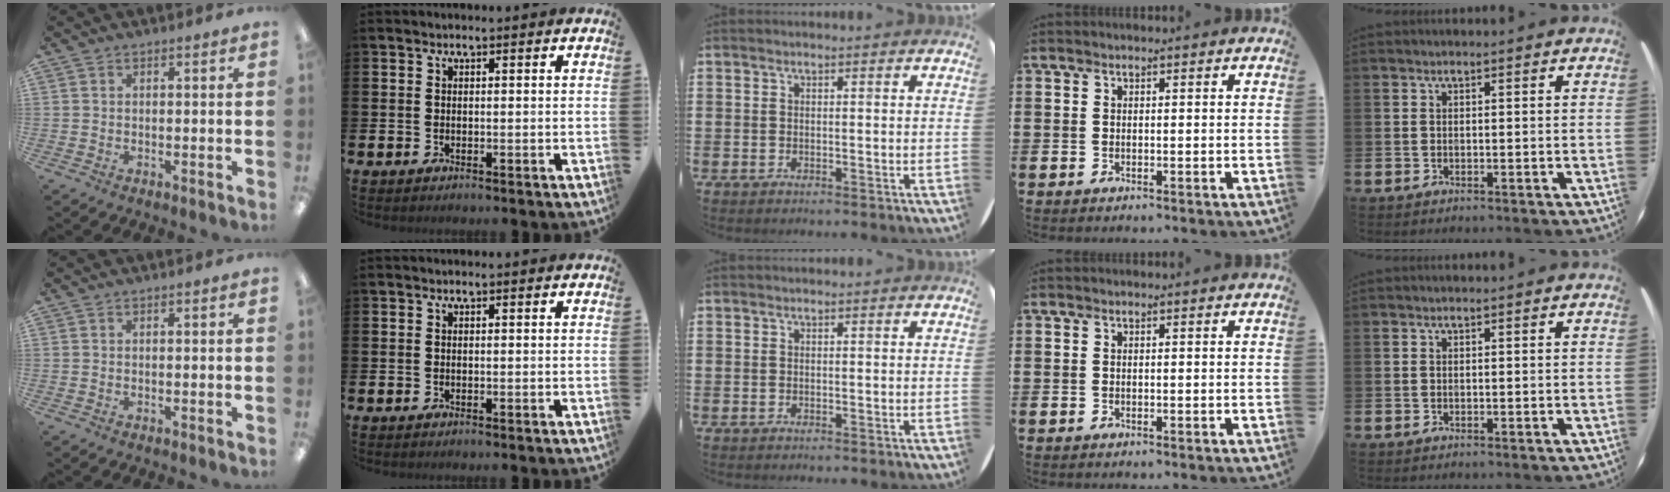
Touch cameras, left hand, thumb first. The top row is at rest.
{}